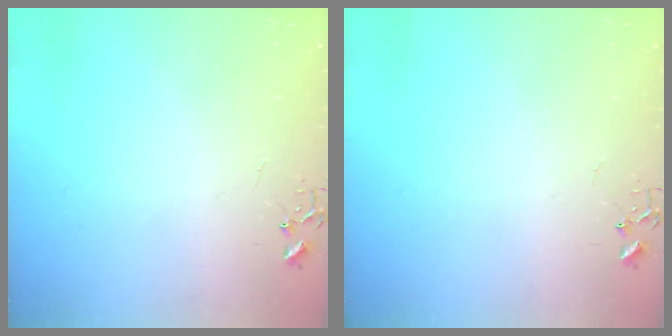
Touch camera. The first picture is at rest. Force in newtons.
{"total": 0.0}